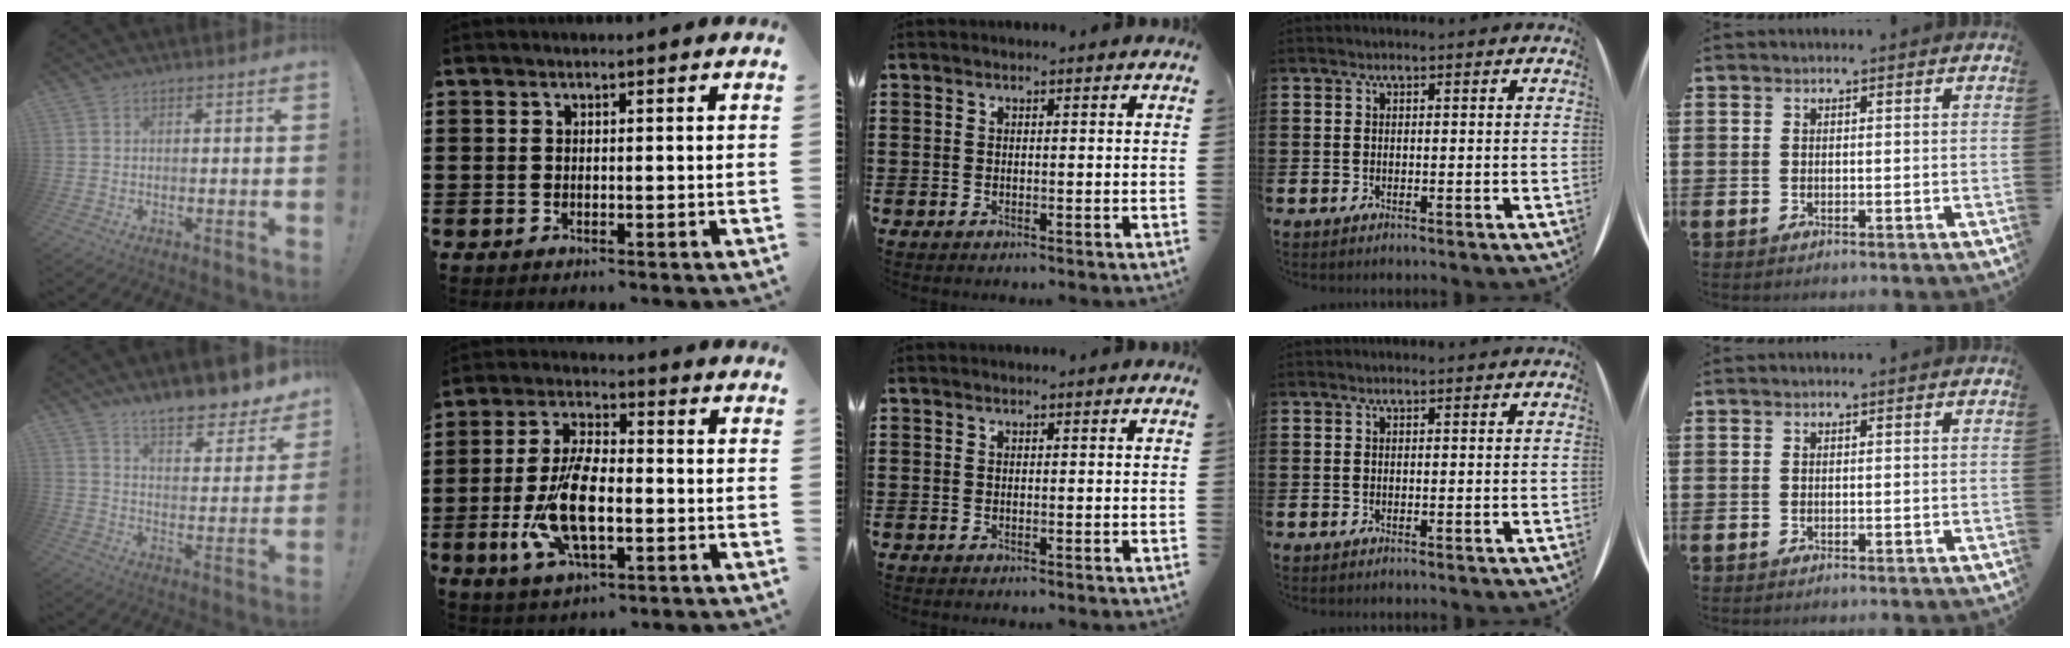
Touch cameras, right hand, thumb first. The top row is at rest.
{"thumb": {"total": 9.9, "force": [8.9, 2.1, 3.7], "torque": [-0.057, -0.078, 0.156]}, "index": {"total": 10.5, "force": [-2.3, 4.4, 9.2], "torque": [-0.203, -0.010, -0.043]}}